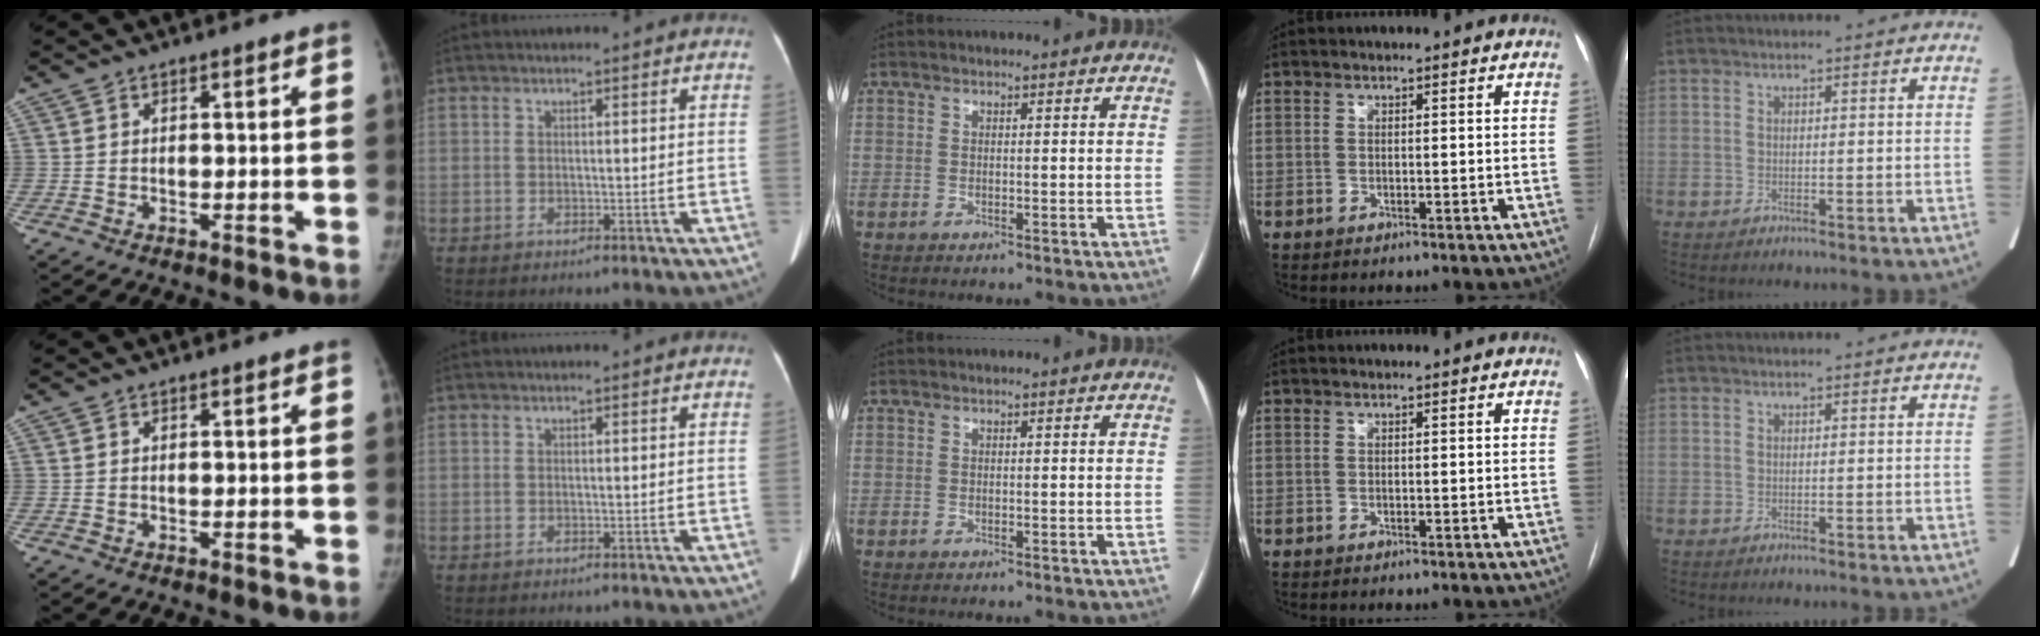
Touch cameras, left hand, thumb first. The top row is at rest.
{}